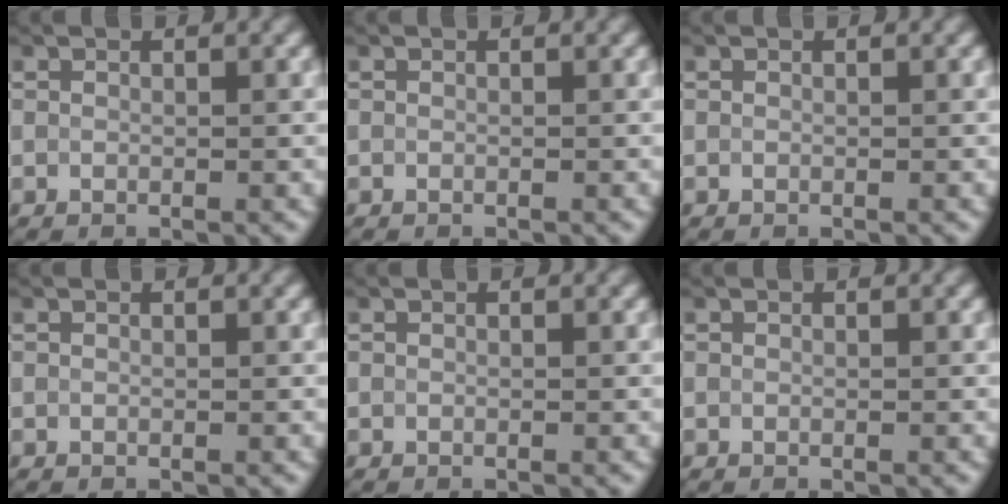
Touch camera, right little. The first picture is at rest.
{"total": 0.0}
{"total": 0.0}
{"total": 0.0}
{"total": 0.0}
{"total": 0.0}